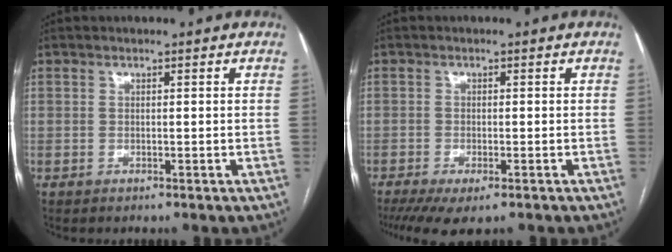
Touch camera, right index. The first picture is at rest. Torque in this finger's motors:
{"motor_torque": [0.69, -0.77, 0.18, 0.08]}